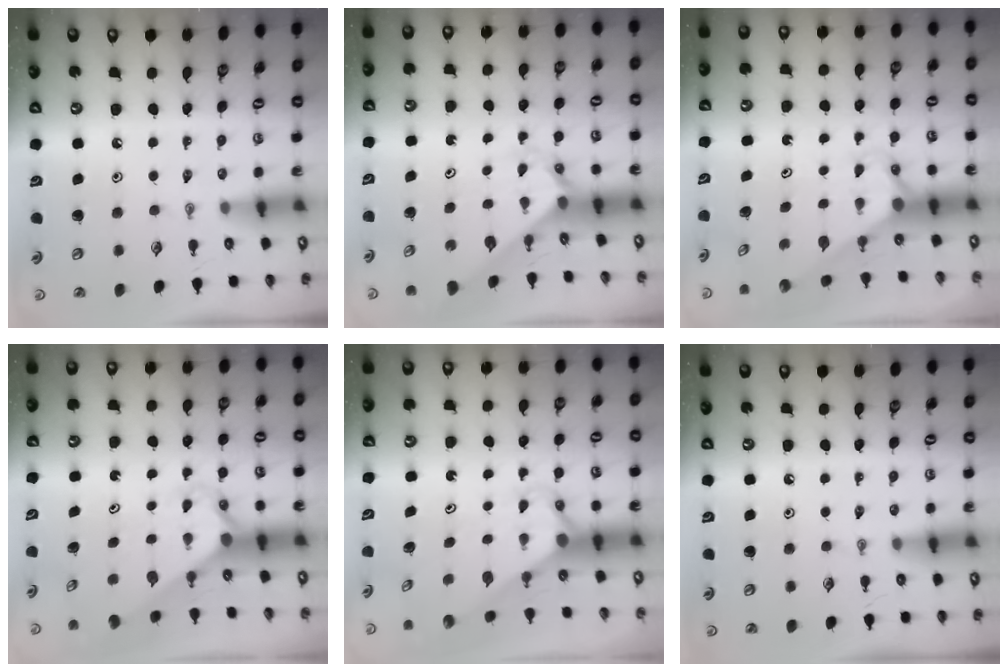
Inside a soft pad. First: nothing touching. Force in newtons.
{"total": 2.3, "press": 2.3, "slide": 0.2}
{"total": 2.9, "press": 2.9, "slide": 0.0}
{"total": 2.6, "press": 2.6, "slide": 0.2}
{"total": 2.7, "press": 2.7, "slide": 0.0}
{"total": 0.0}